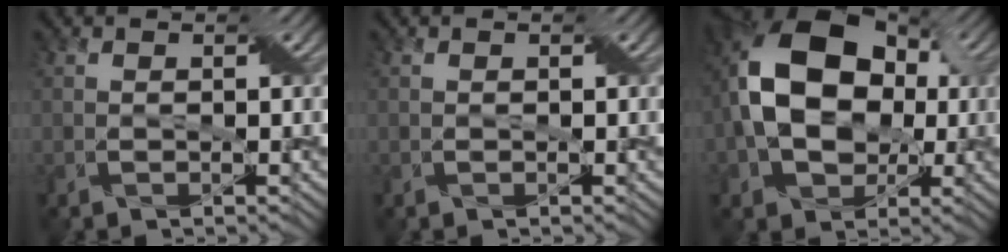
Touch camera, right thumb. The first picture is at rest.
{"total": 0.0}
{"total": 17.4, "force": [0.9, 12.2, 12.4], "torque": [-0.223, 0.009, 0.010]}